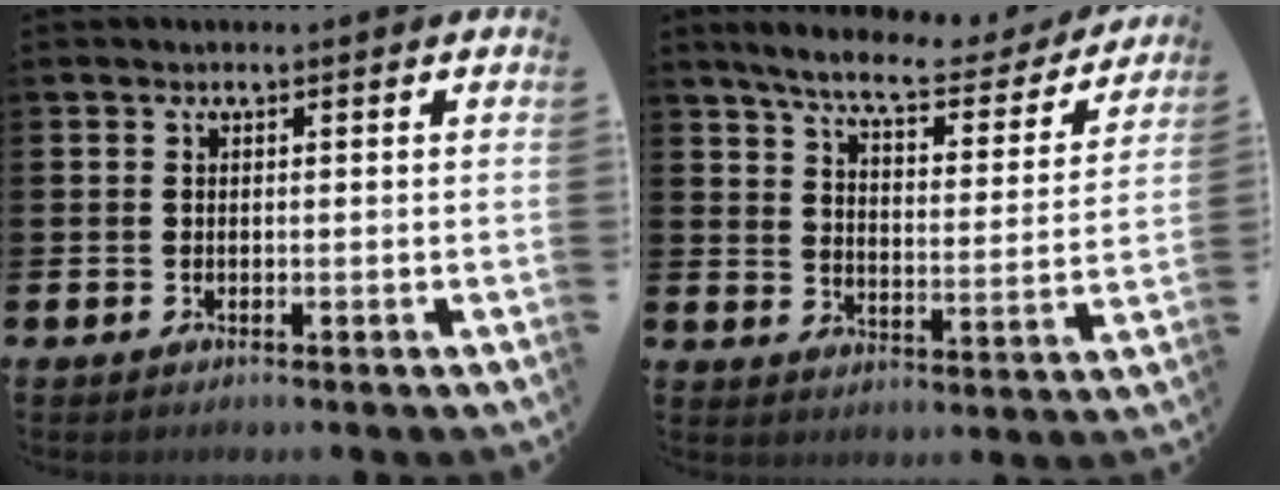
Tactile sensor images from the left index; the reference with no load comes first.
{"total": 7.9, "force": [7.0, 1.4, 3.3], "torque": [-0.080, -0.048, 0.114]}